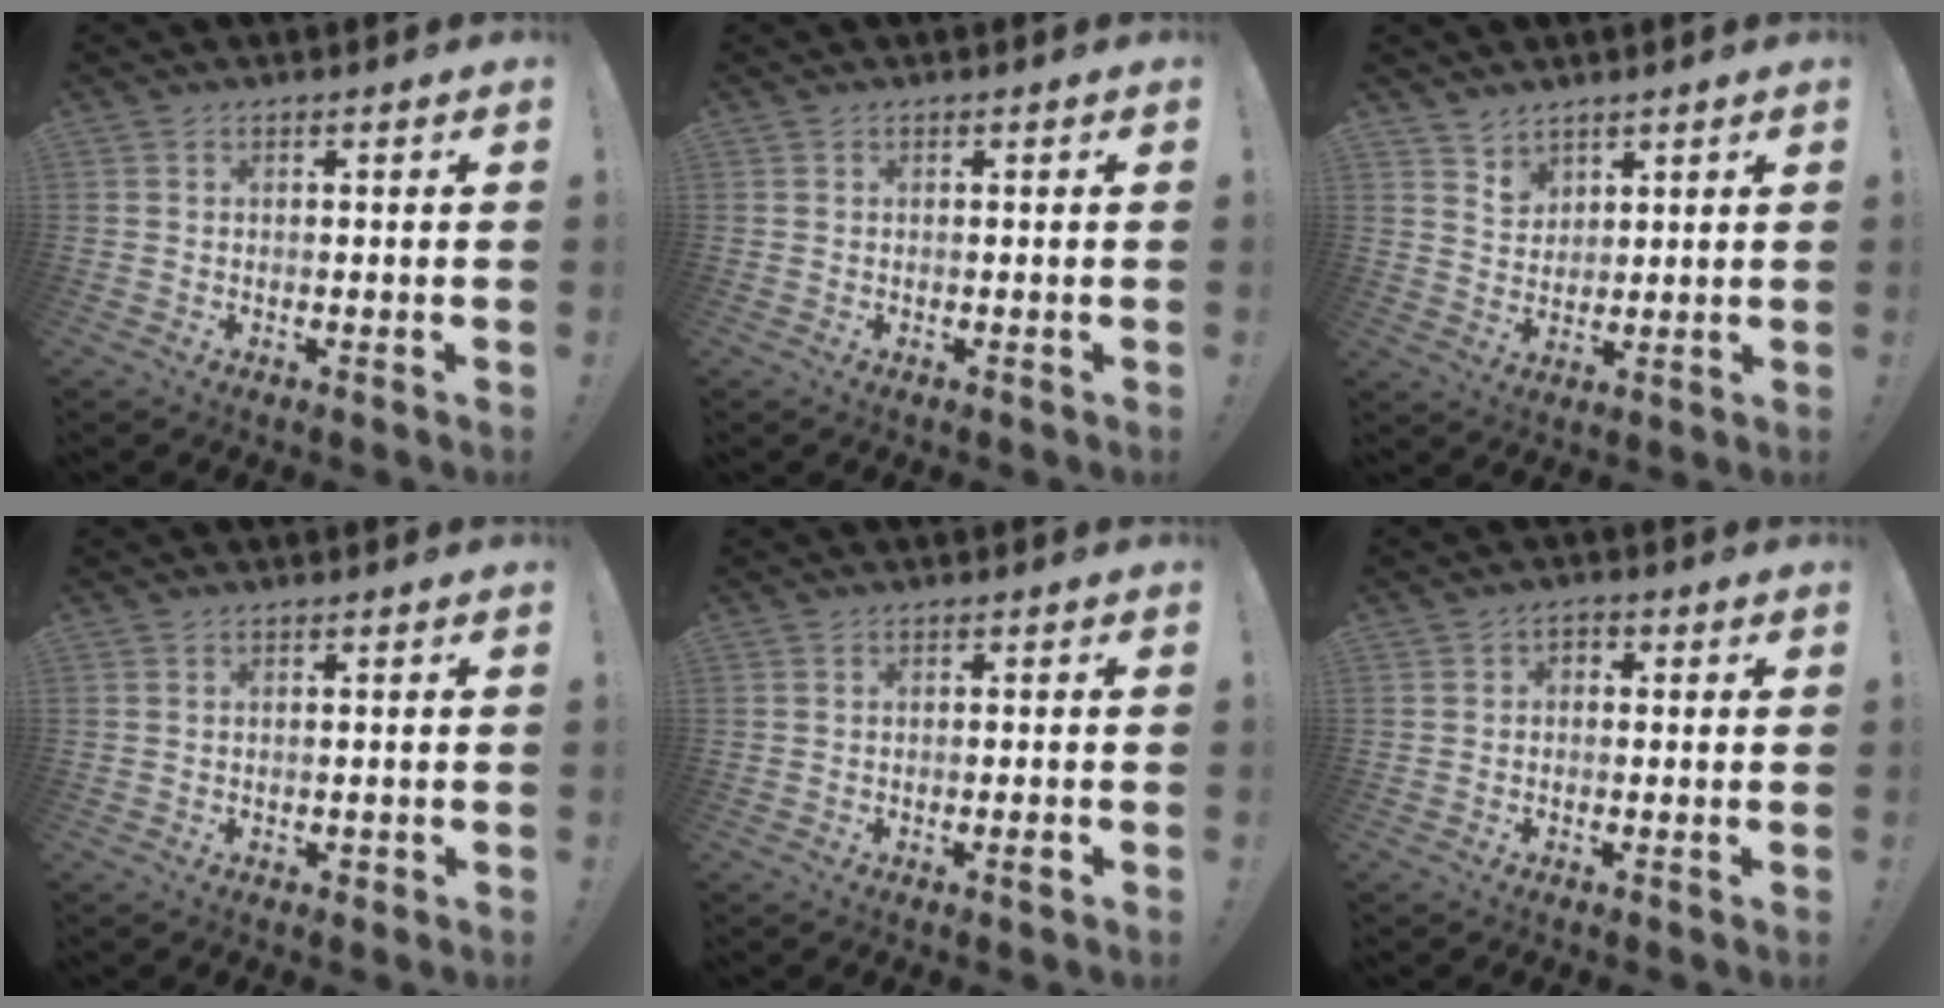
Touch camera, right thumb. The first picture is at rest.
{"total": 0.0}
{"total": 4.6, "force": [3.8, 2.6, 0.3], "torque": [-0.003, -0.033, 0.071]}
{"total": 0.7, "force": [-0.4, 0.5, 0.3], "torque": [-0.011, 0.004, -0.005]}
{"total": 1.7, "force": [-1.0, 0.0, 1.4], "torque": [-0.028, 0.002, -0.015]}
{"total": 2.1, "force": [-1.1, 1.4, 1.1], "torque": [-0.016, 0.008, -0.021]}